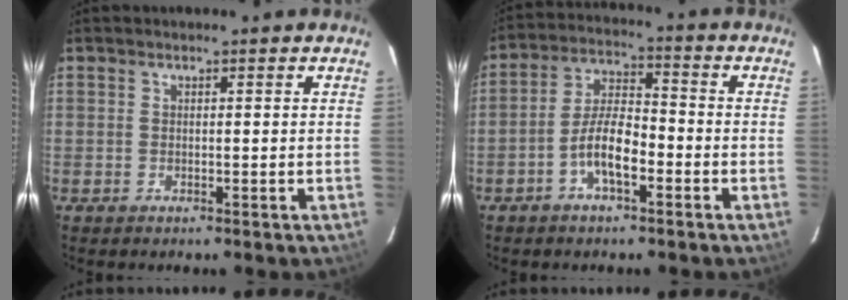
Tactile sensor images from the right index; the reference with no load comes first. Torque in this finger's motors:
{"motor_torque": [0.31, -0.30, 0.24, 0.08]}